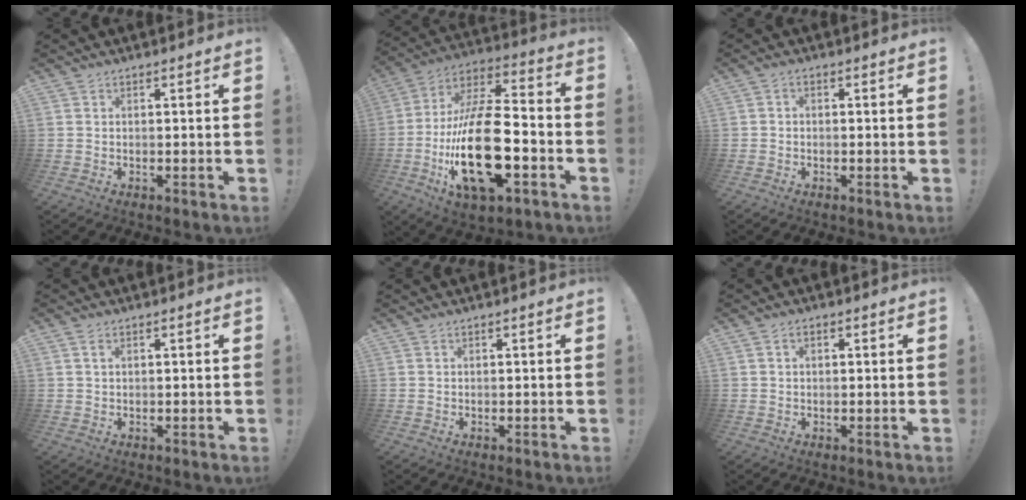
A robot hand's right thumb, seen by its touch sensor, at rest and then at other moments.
{"total": 27.3, "force": [-7.0, 11.7, 23.6], "torque": [-0.463, 0.035, -0.115]}
{"total": 1.3, "force": [-1.0, 0.6, 0.6], "torque": [-0.017, 0.007, -0.016]}
{"total": 1.6, "force": [0.8, 0.7, 1.2], "torque": [-0.020, 0.000, 0.013]}
{"total": 0.0}
{"total": 1.3, "force": [0.2, 1.0, 0.9], "torque": [-0.011, 0.002, 0.002]}